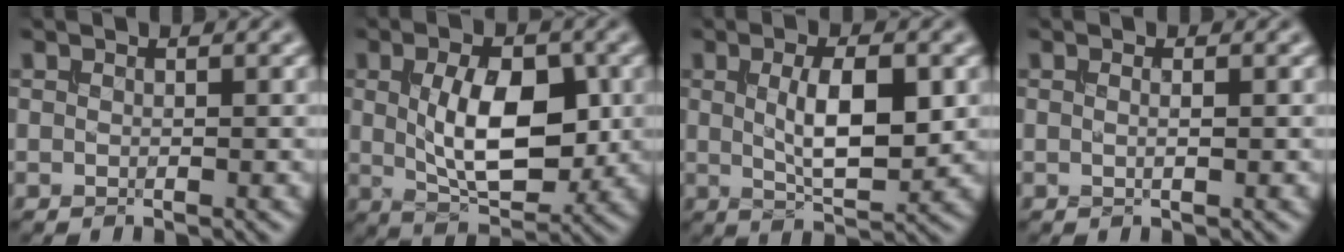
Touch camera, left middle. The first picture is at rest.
{"total": 7.8, "force": [0.4, 4.0, 6.7], "torque": [-0.122, -0.004, 0.011]}
{"total": 5.7, "force": [0.5, 1.9, 5.4], "torque": [-0.099, 0.000, 0.015]}
{"total": 0.6, "force": [0.0, -0.1, 0.6], "torque": [-0.014, 0.001, 0.001]}